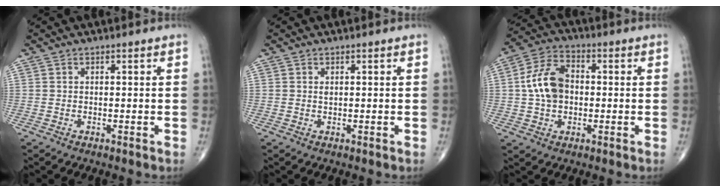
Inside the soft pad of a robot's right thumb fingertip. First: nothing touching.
{"total": 0.6, "force": [0.2, 0.3, 0.5], "torque": [-0.008, 0.001, 0.005]}
{"total": 10.1, "force": [0.2, 6.9, 7.3], "torque": [-0.127, 0.022, -0.004]}